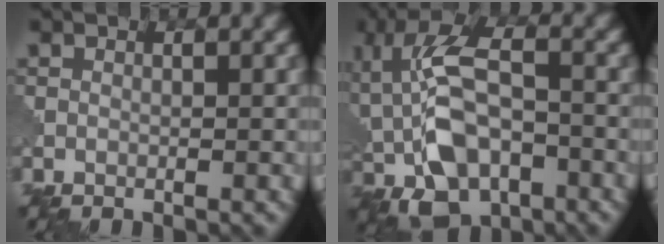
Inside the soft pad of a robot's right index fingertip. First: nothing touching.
{"total": 9.7, "force": [-1.8, 5.7, 7.7], "torque": [-0.148, 0.006, -0.044]}